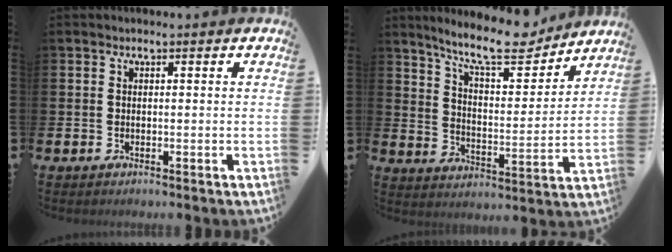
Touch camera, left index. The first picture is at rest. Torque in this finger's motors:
{"motor_torque": [1.13, -1.00, 0.79, 0.21]}